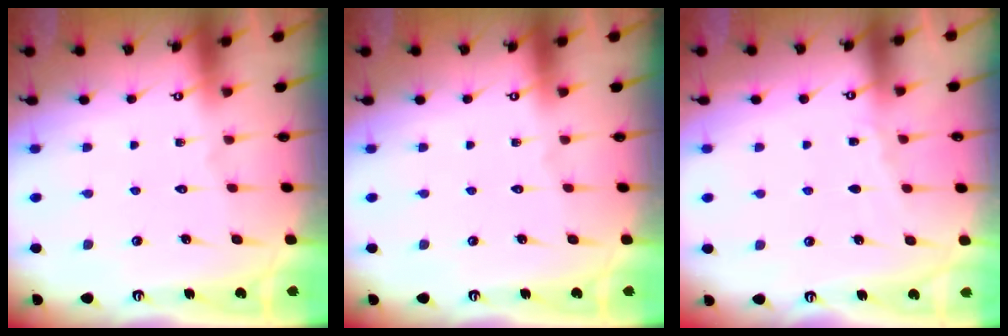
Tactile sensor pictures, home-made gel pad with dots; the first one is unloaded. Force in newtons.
{"total": 0.0}
{"total": 4.1, "press": 4.1, "slide": 0.5}